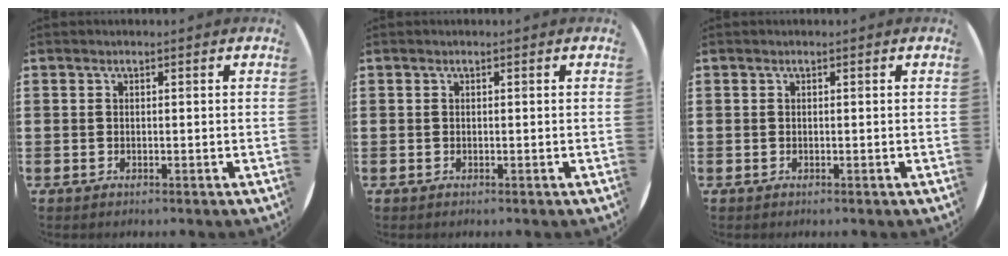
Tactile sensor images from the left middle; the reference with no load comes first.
{"total": 0.0}
{"total": 0.0}